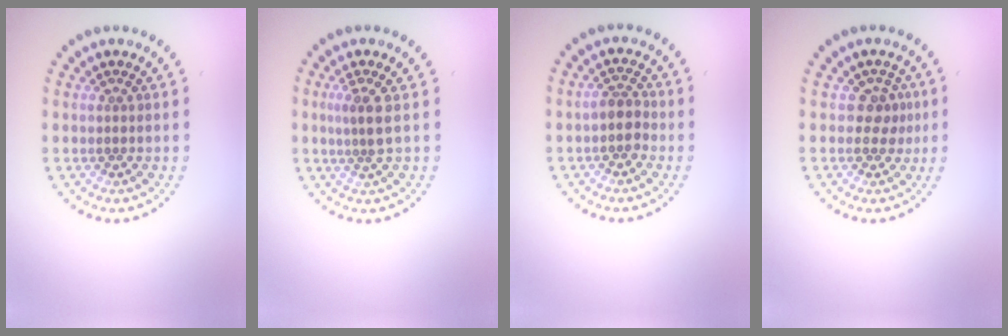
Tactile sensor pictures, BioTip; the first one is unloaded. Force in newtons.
{"total": 2.1, "press": 1.6, "slide": 1.3}
{"total": 2.1, "press": 1.9, "slide": 0.8}
{"total": 1.9, "press": 1.6, "slide": 1.1}